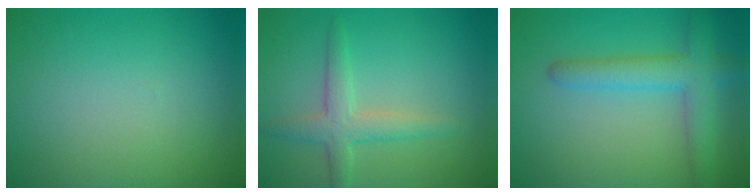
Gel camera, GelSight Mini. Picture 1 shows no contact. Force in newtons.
{"total": 3.0, "press": 3.0, "slide": 0.1}
{"total": 4.4, "press": 4.4, "slide": 0.3}